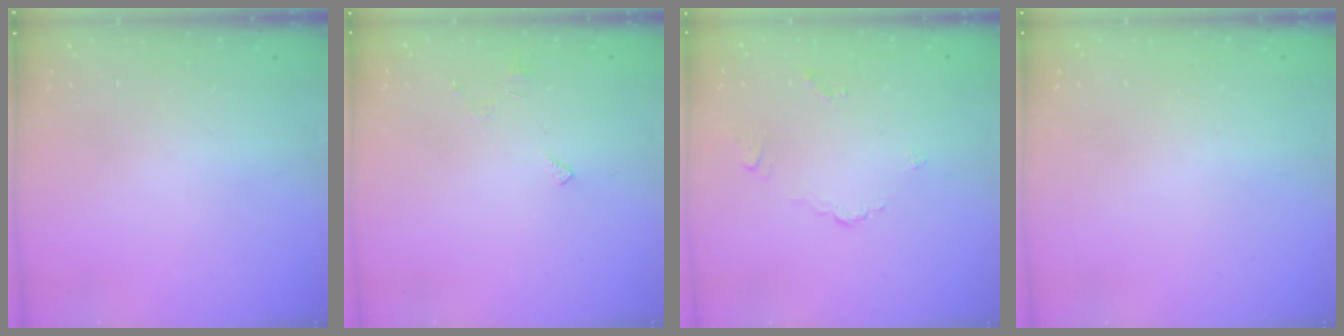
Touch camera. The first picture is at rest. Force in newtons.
{"total": 2.2, "press": 2.1, "slide": 0.4}
{"total": 2.8, "press": 2.7, "slide": 0.6}
{"total": 1.8, "press": 1.7, "slide": 0.1}